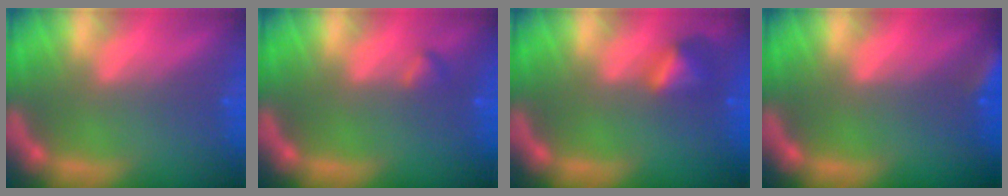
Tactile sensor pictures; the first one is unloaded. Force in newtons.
{"total": 0.9}
{"total": 2.4}
{"total": 2.9}